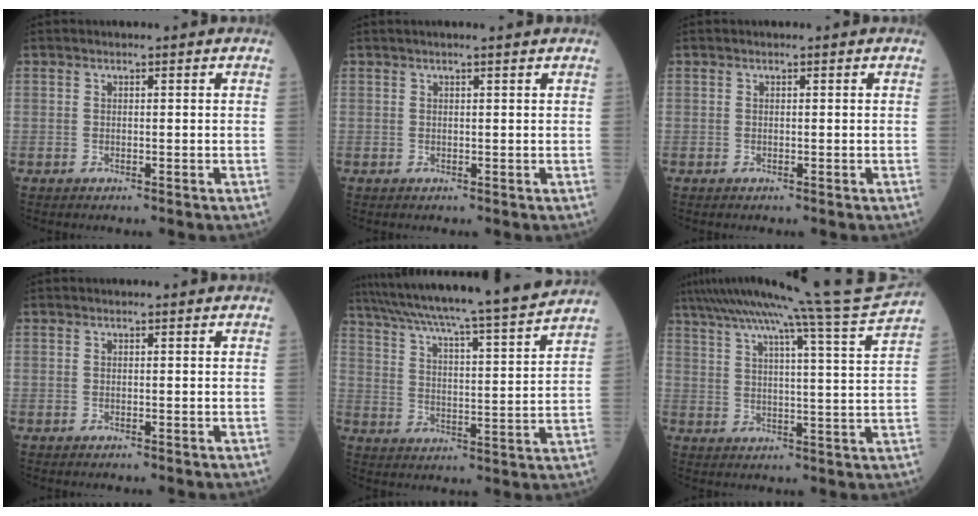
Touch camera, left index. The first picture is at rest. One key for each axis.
{"total": 2.3, "fx": 1.9, "fy": -0.4, "fz": 1.2, "tx": -0.015, "ty": 0.014, "tz": 0.030}
{"total": 0.0}
{"total": 0.0}
{"total": 22.3, "fx": 19.8, "fy": -0.9, "fz": 10.1, "tx": -0.175, "ty": -0.022, "tz": 0.286}
{"total": 17.3, "fx": 15.5, "fy": -3.6, "fz": 6.8, "tx": -0.124, "ty": -0.052, "tz": 0.214}